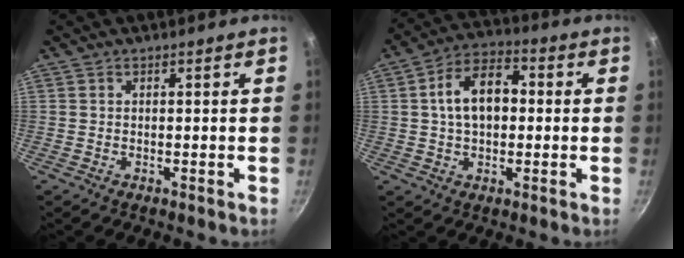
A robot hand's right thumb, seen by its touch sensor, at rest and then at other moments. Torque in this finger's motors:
{"motor_torque": [-0.84, 0.56, 0.92, -0.16, 0.10]}